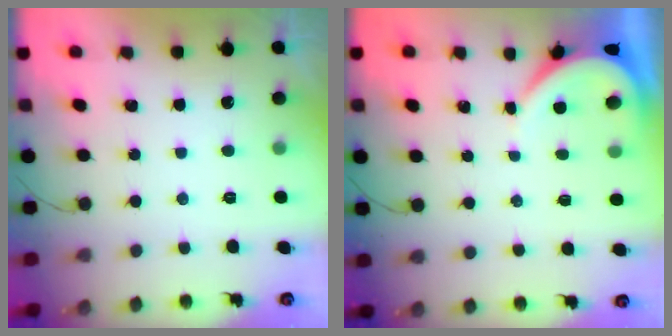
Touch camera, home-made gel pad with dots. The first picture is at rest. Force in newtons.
{"total": 3.6, "press": 3.5, "slide": 0.5}